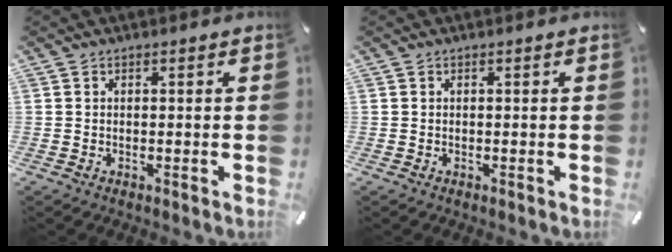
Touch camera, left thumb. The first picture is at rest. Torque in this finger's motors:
{"motor_torque": [0.01, 0.01, -0.03, -0.01, 0.00]}